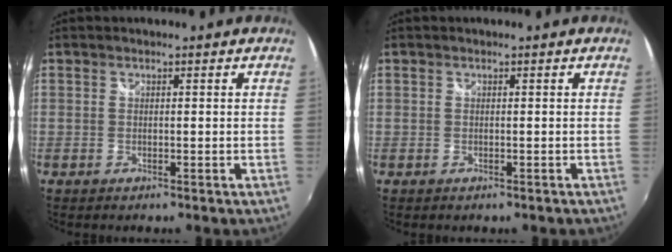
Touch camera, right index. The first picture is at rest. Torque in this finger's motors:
{"motor_torque": [-0.47, 0.43, -0.83, -0.21]}